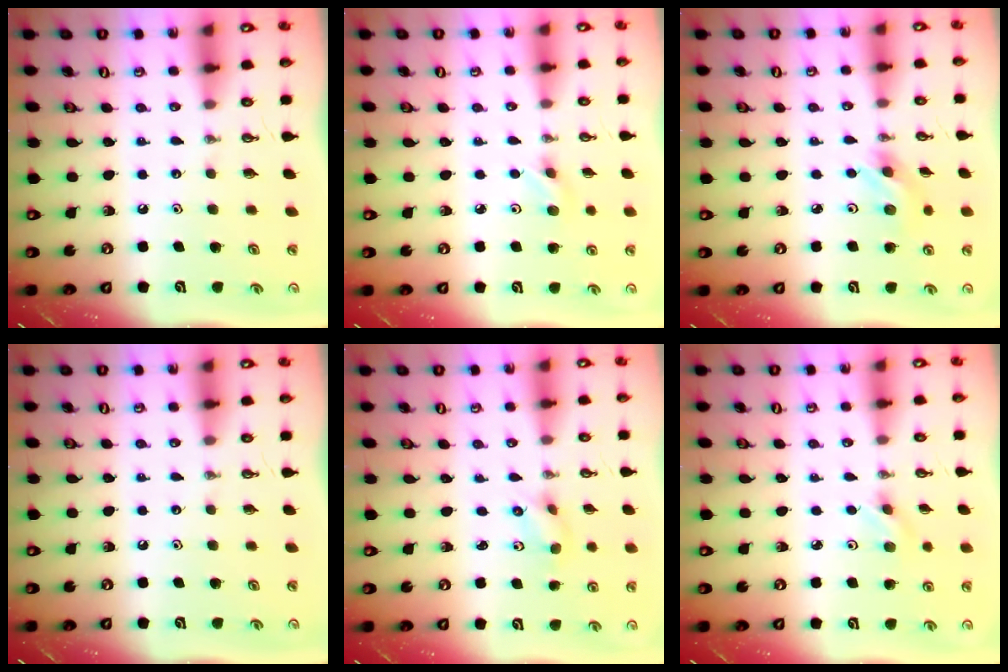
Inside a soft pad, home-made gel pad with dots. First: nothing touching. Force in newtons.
{"total": 3.9, "press": 3.7, "slide": 1.3}
{"total": 4.6, "press": 4.5, "slide": 0.9}
{"total": 0.0}
{"total": 2.0, "press": 1.8, "slide": 0.9}
{"total": 3.4, "press": 3.1, "slide": 1.3}